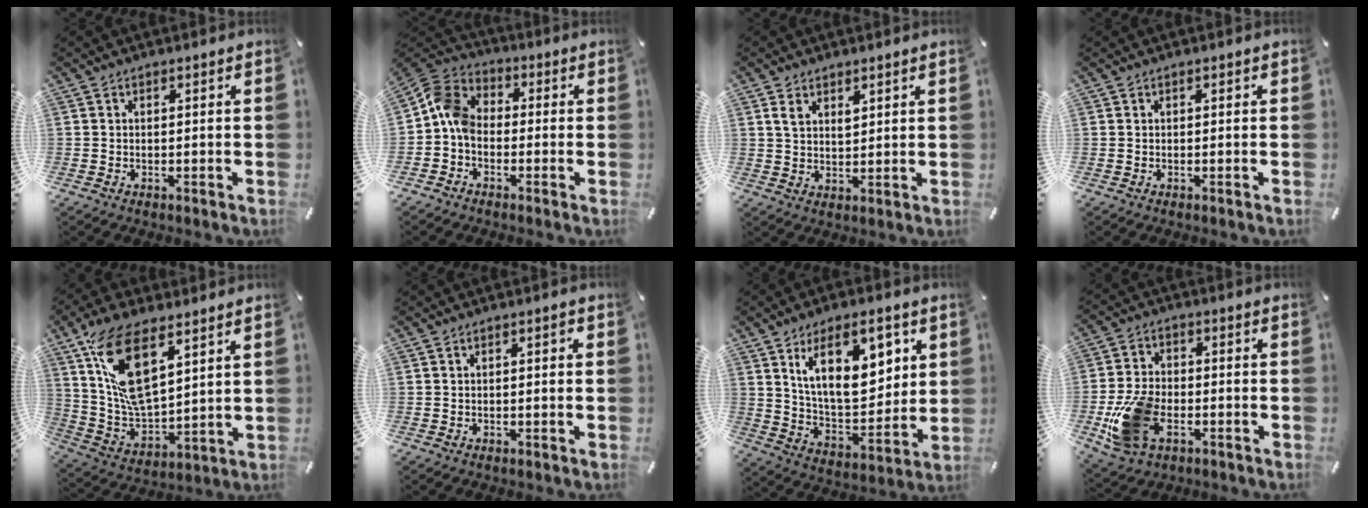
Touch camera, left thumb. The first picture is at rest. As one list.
[{"total": 7.7, "force": [-1.9, 5.9, 4.4], "torque": [-0.101, 0.023, -0.036]}, {"total": 4.5, "force": [2.5, 2.8, 2.5], "torque": [-0.039, -0.003, 0.043]}, {"total": 0.0}, {"total": 16.3, "force": [8.8, 7.7, 11.3], "torque": [-0.260, -0.041, 0.159]}, {"total": 1.3, "force": [0.2, 0.4, 1.2], "torque": [-0.023, 0.004, 0.002]}, {"total": 18.1, "force": [8.6, 9.1, 13.0], "torque": [-0.214, -0.022, 0.145]}, {"total": 13.8, "force": [-4.6, 9.2, 9.3], "torque": [-0.196, 0.015, -0.078]}]